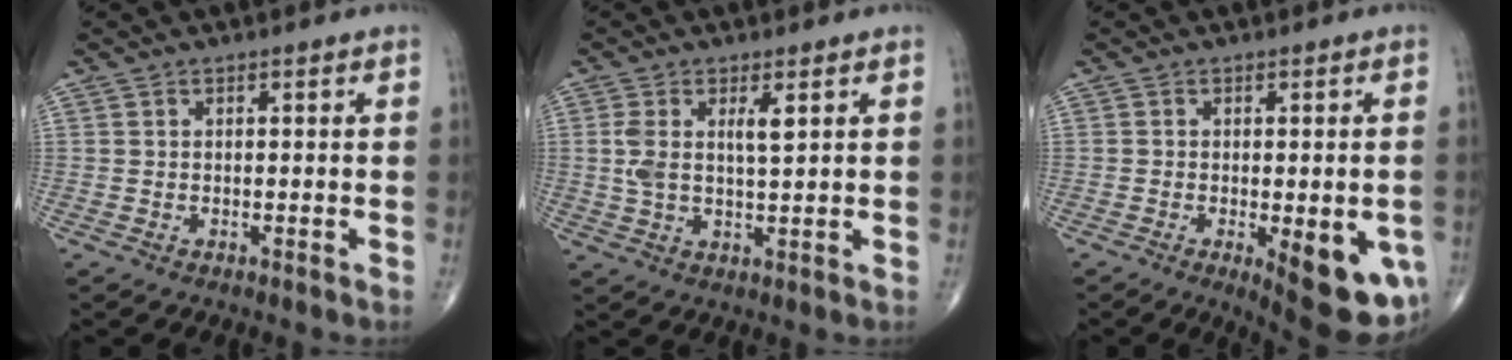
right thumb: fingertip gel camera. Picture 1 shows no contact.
{"total": 5.7, "force": [1.7, 1.9, 5.1], "torque": [-0.102, -0.004, 0.037]}
{"total": 12.9, "force": [-4.1, 4.7, 11.3], "torque": [-0.122, -0.008, -0.040]}